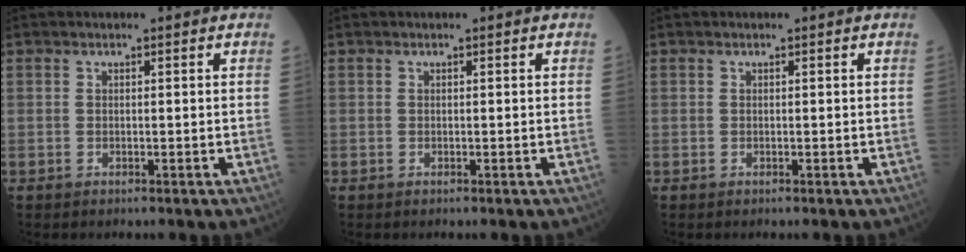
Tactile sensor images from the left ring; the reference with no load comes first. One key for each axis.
{"total": 0.0}
{"total": 0.0}